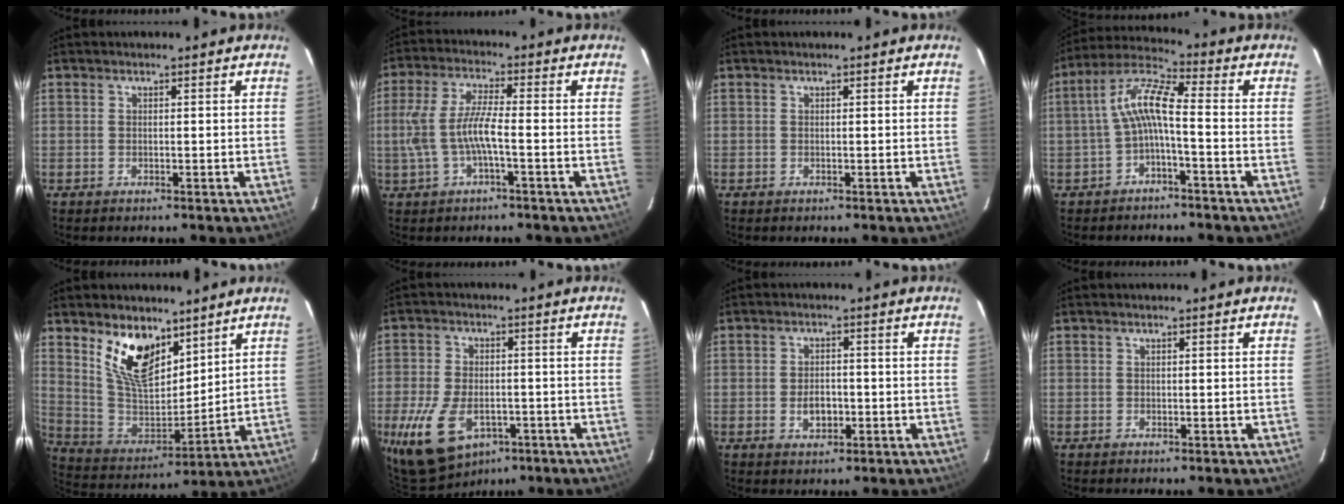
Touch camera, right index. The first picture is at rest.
{"total": 7.9, "force": [-1.8, 1.4, 7.5], "torque": [-0.163, 0.005, -0.027]}
{"total": 0.0}
{"total": 7.9, "force": [-1.7, 1.4, 7.5], "torque": [-0.172, 0.022, -0.035]}
{"total": 14.5, "force": [9.0, 7.4, 8.5], "torque": [-0.166, -0.006, 0.181]}
{"total": 13.0, "force": [-6.2, 8.6, 7.5], "torque": [-0.172, -0.016, -0.089]}
{"total": 3.8, "force": [-1.0, 2.5, 2.7], "torque": [-0.050, 0.004, -0.013]}
{"total": 0.0}